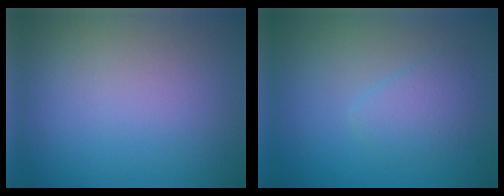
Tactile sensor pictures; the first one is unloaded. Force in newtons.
{"total": 2.1, "press": 2.1, "slide": 0.1}